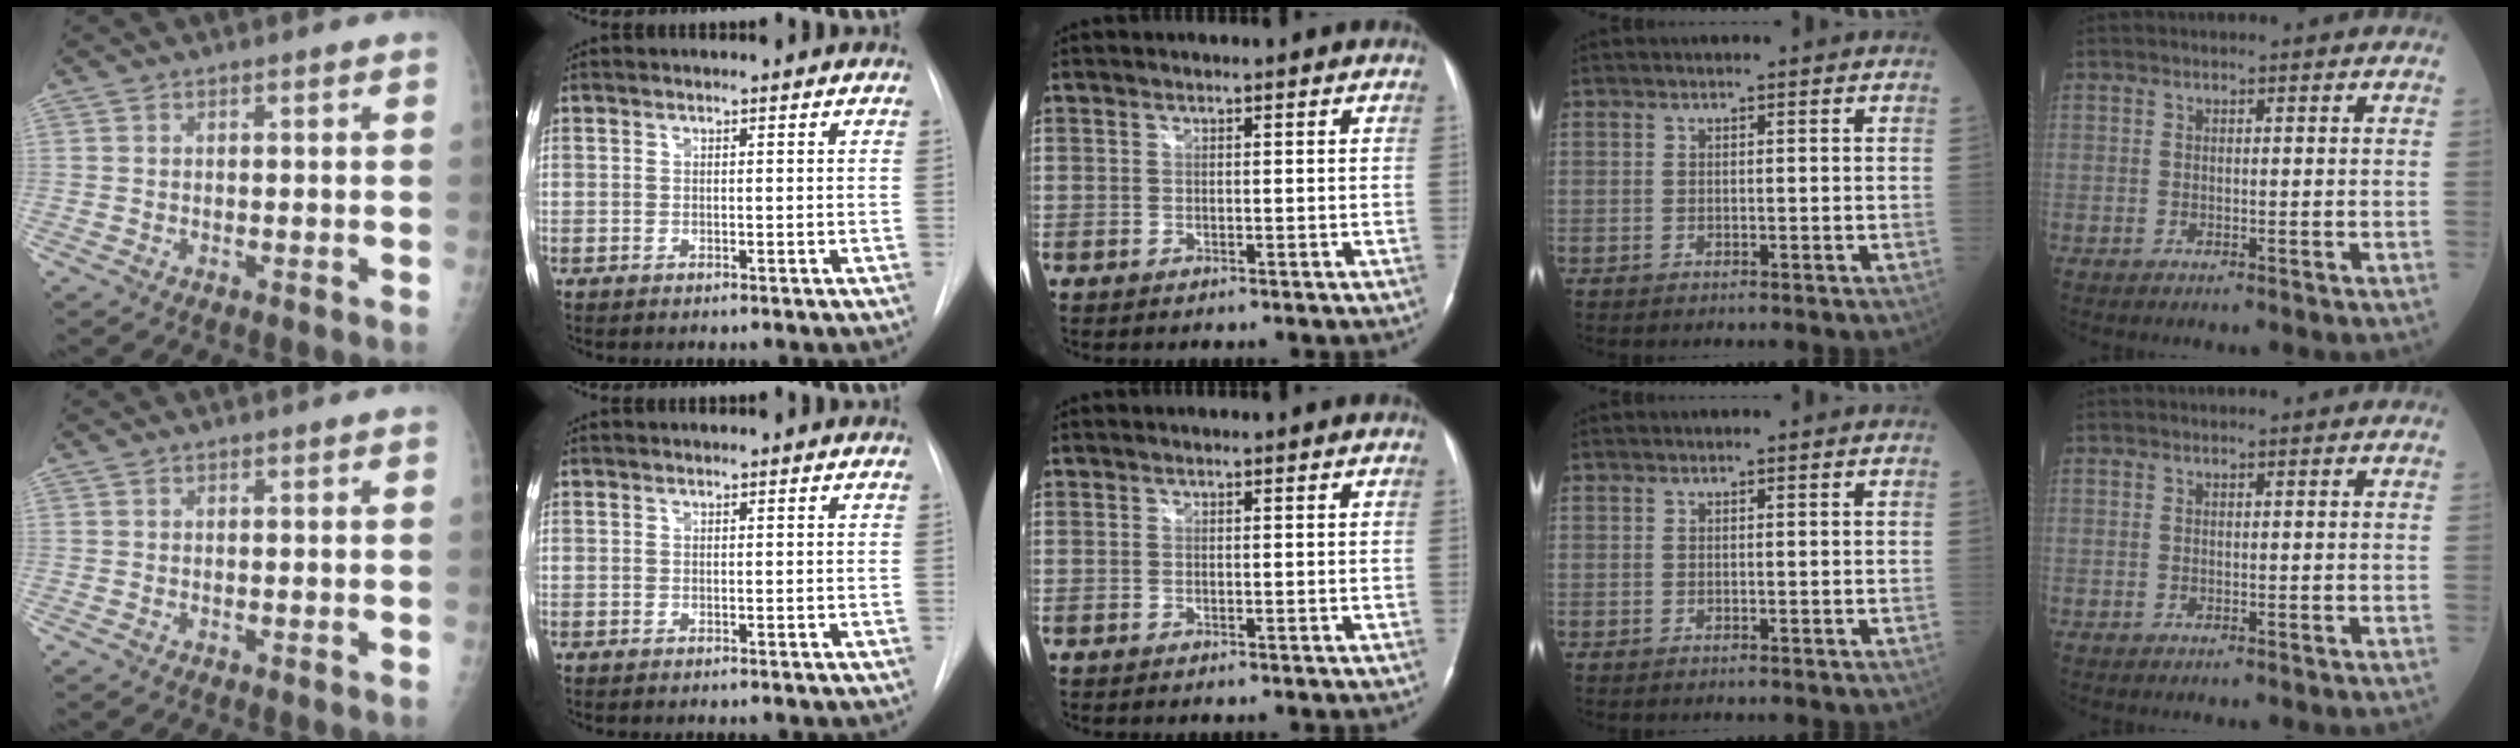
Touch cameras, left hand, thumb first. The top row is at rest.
{}